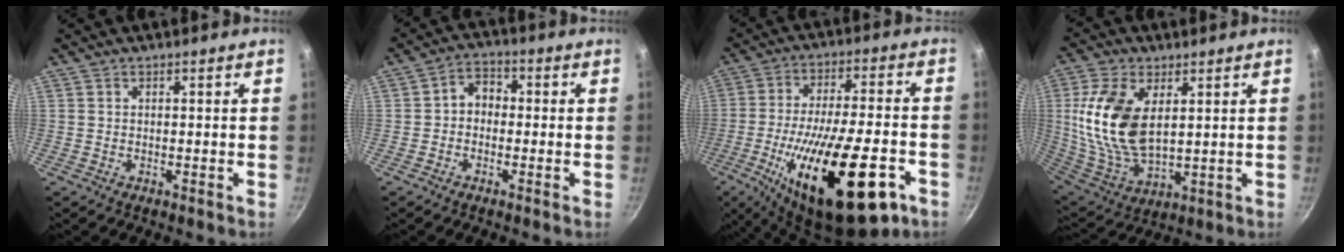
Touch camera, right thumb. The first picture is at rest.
{"total": 4.9, "force": [-0.4, 3.9, 2.9], "torque": [-0.023, 0.017, -0.020]}
{"total": 26.3, "force": [-10.9, 9.4, 22.1], "torque": [-0.334, 0.022, -0.166]}
{"total": 17.0, "force": [3.7, 9.5, 13.6], "torque": [-0.266, -0.021, 0.084]}